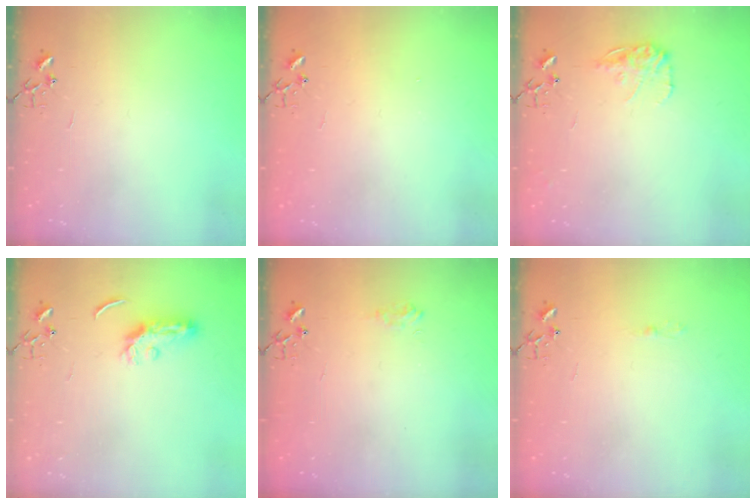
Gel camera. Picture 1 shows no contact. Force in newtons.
{"total": 1.1, "press": 1.1, "slide": 0.1}
{"total": 10.9, "press": 10.9, "slide": 0.4}
{"total": 5.6, "press": 5.6, "slide": 0.5}
{"total": 6.3, "press": 6.3, "slide": 0.8}
{"total": 2.5, "press": 2.5, "slide": 0.3}